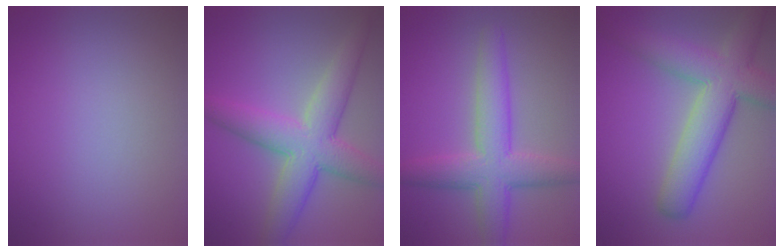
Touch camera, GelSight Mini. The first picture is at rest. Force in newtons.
{"total": 6.9, "press": 6.9, "slide": 0.1}
{"total": 6.0, "press": 6.0, "slide": 0.2}
{"total": 7.8, "press": 7.8, "slide": 0.4}